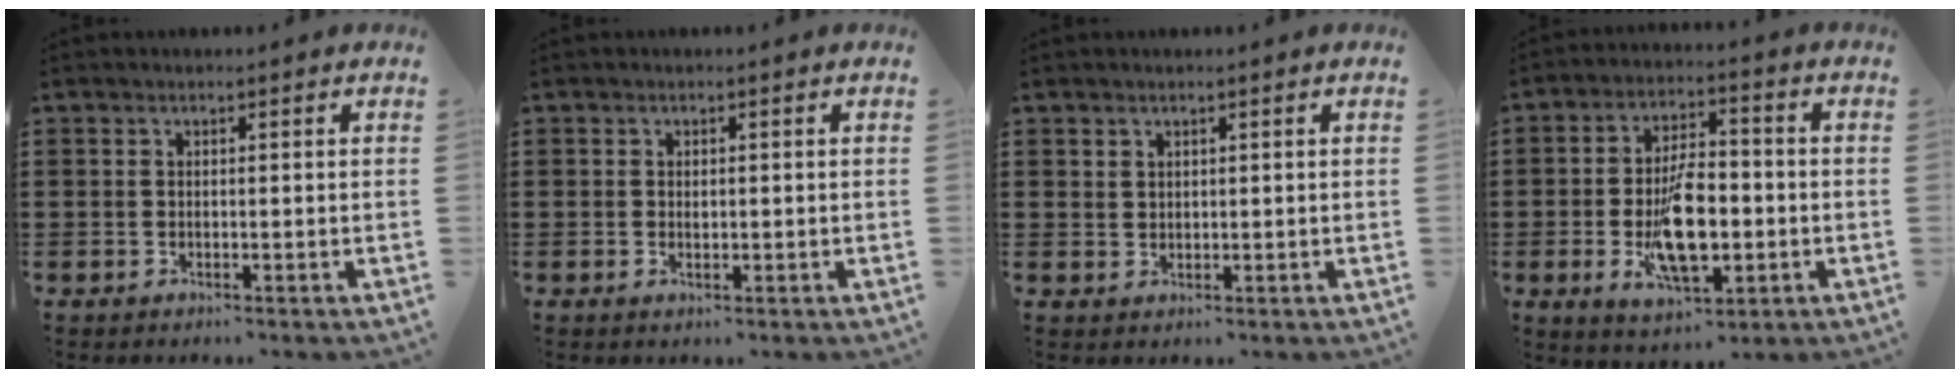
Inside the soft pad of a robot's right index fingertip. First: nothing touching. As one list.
[{"total": 0.8, "force": [0.1, 0.3, 0.8], "torque": [-0.017, -0.001, 0.002]}, {"total": 1.4, "force": [1.1, 0.8, 0.1], "torque": [-0.003, 0.001, 0.023]}, {"total": 11.0, "force": [-2.3, 4.8, 9.6], "torque": [-0.184, -0.010, -0.038]}]